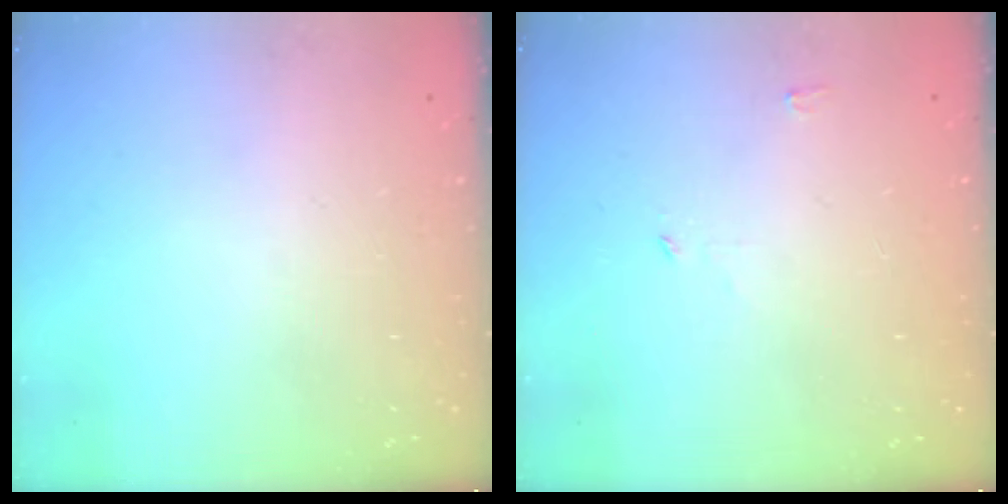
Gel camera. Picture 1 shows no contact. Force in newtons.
{"total": 2.7, "press": 2.7, "slide": 0.3}